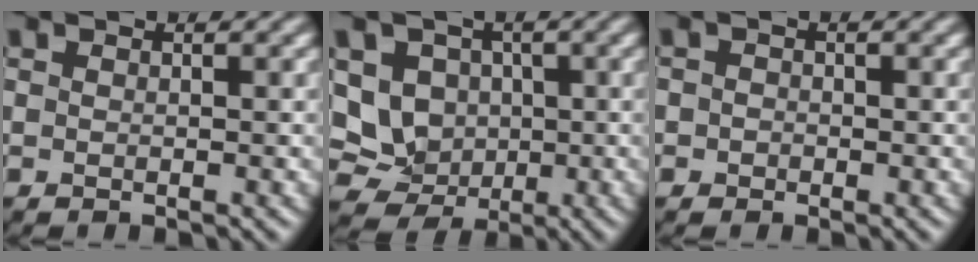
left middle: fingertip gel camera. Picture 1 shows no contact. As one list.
[{"total": 8.4, "force": [0.1, 7.5, 3.8], "torque": [-0.056, 0.021, -0.038]}, {"total": 1.2, "force": [-0.4, 1.1, 0.2], "torque": [0.007, 0.000, -0.011]}]